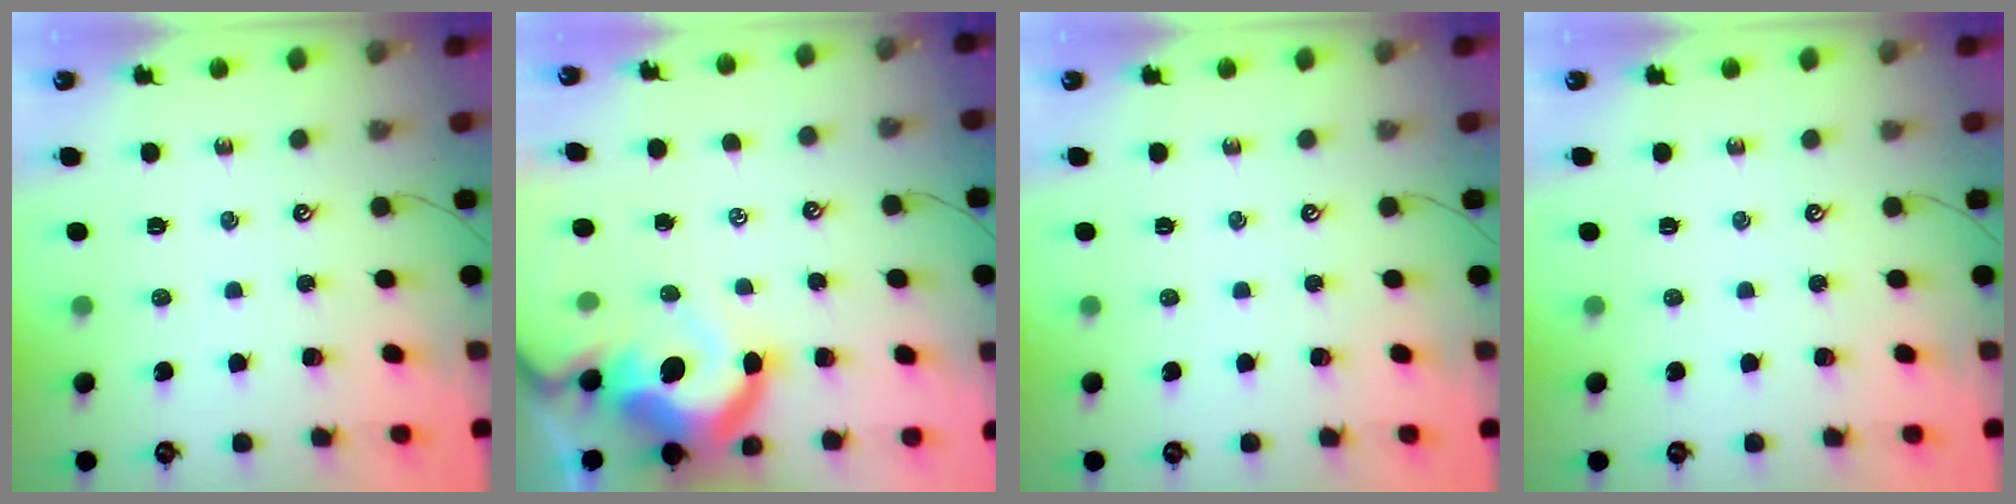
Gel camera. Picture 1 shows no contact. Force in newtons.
{"total": 14.9, "press": 14.7, "slide": 2.3}
{"total": 0.0}
{"total": 0.0}